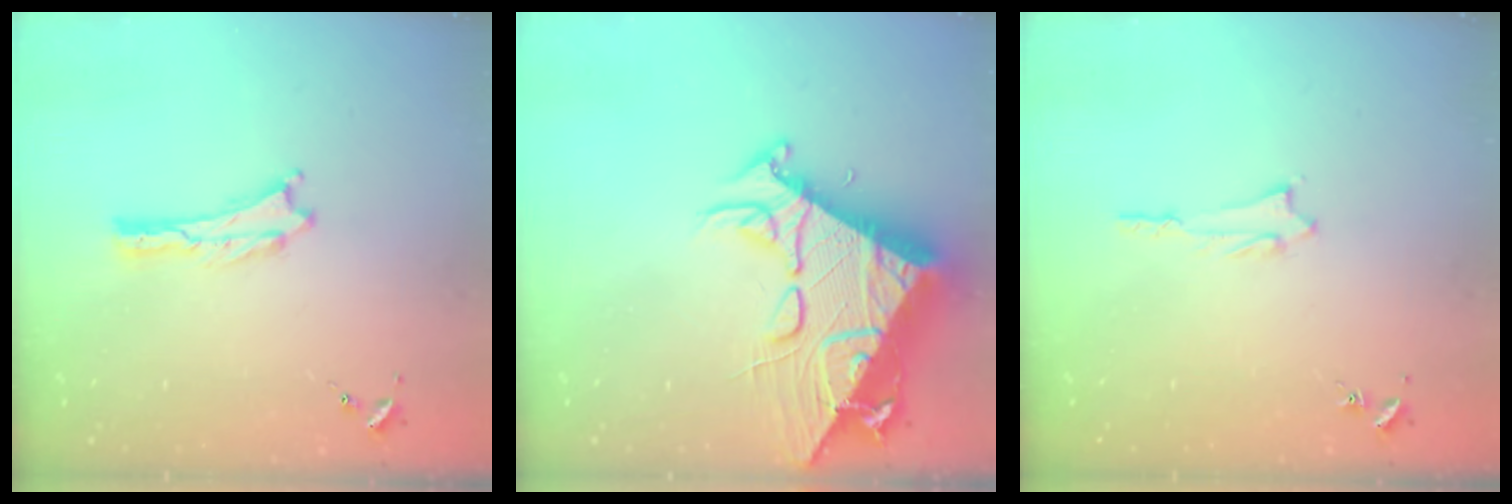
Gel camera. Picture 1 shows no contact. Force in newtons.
{"total": 15.2, "press": 15.0, "slide": 1.9}
{"total": 1.4, "press": 1.4, "slide": 0.2}